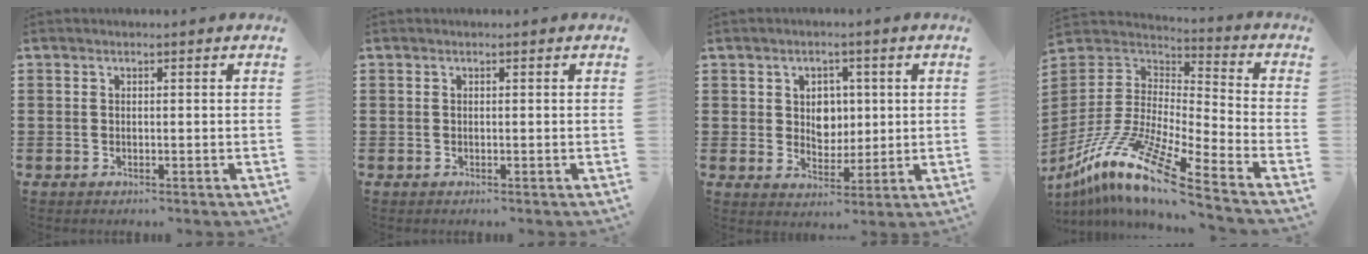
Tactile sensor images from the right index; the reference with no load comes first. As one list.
[{"total": 0.0}, {"total": 4.2, "force": [1.2, 3.7, 1.6], "torque": [-0.031, 0.007, 0.017]}, {"total": 14.1, "force": [-10.3, 1.4, 9.4], "torque": [-0.204, 0.005, -0.204]}]